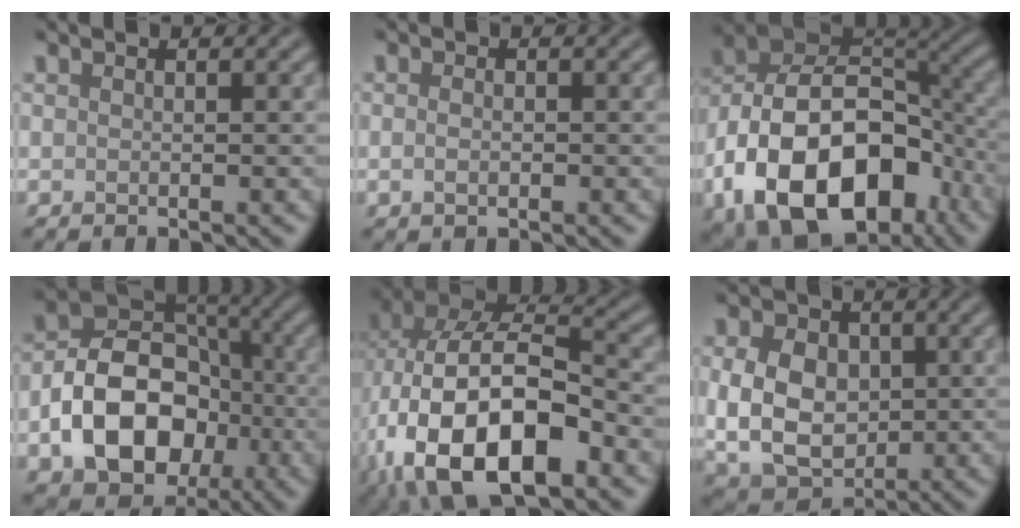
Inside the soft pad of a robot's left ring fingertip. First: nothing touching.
{"total": 1.2, "force": [-0.2, 0.7, 1.0], "torque": [-0.019, -0.002, -0.004]}
{"total": 17.1, "force": [-7.0, 10.9, 11.2], "torque": [-0.191, -0.007, -0.125]}
{"total": 10.5, "force": [-2.9, 7.6, 6.6], "torque": [-0.107, 0.003, -0.056]}
{"total": 16.1, "force": [-4.8, 8.9, 12.6], "torque": [-0.231, -0.011, -0.078]}
{"total": 7.9, "force": [0.4, 6.0, 5.2], "torque": [-0.106, -0.007, 0.007]}